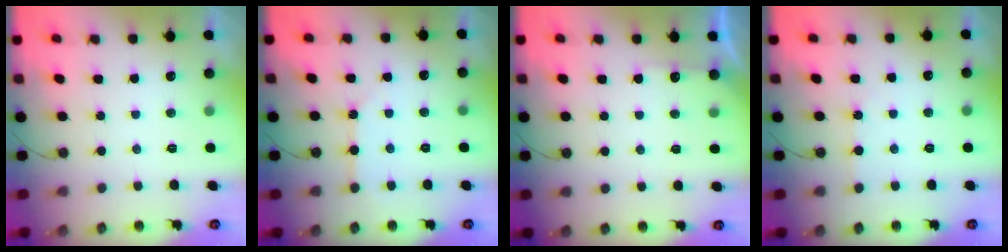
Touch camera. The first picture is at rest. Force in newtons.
{"total": 2.2, "press": 2.2, "slide": 0.3}
{"total": 3.8, "press": 3.8, "slide": 0.4}
{"total": 2.7, "press": 2.7, "slide": 0.5}